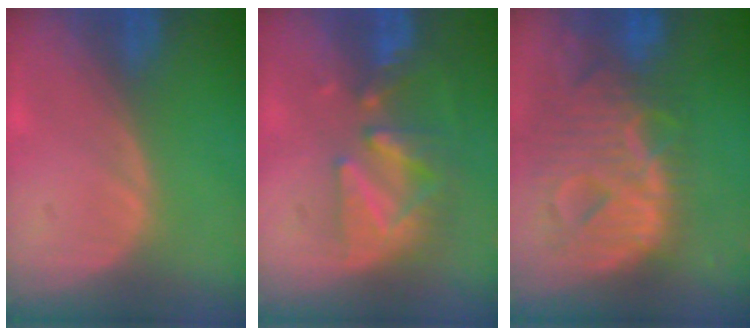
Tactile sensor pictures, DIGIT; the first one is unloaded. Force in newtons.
{"total": 8.5, "press": 7.9, "slide": 3.2}
{"total": 13.1, "press": 11.2, "slide": 6.9}